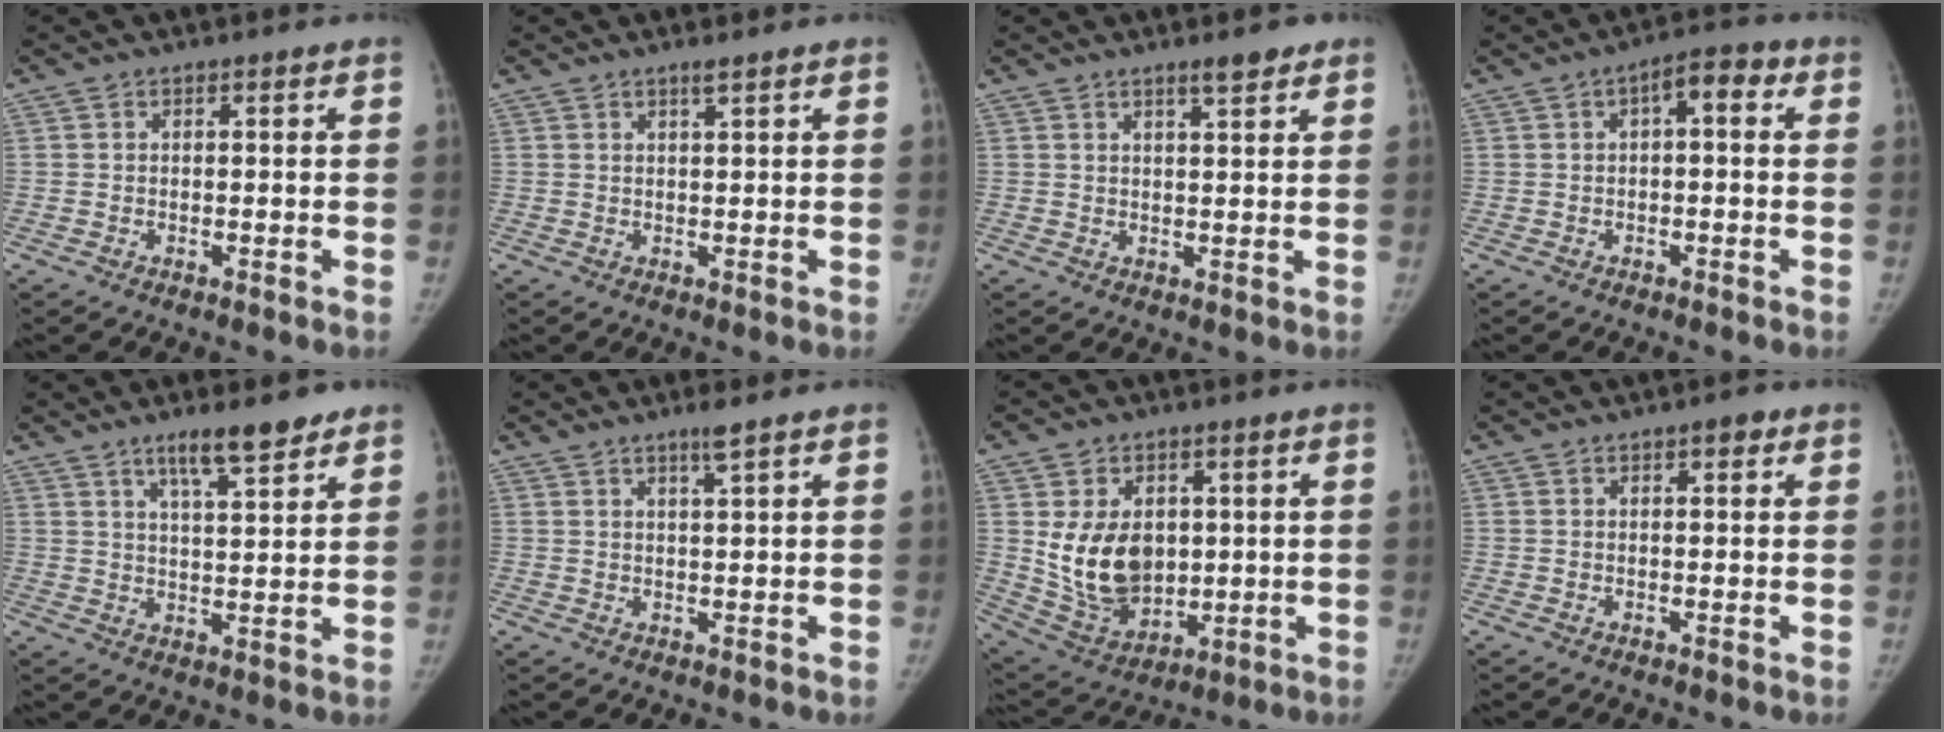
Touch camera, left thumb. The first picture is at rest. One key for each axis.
{"total": 1.2, "fx": 0.9, "fy": 0.0, "fz": 0.8, "tx": -0.013, "ty": -0.005, "tz": 0.016}
{"total": 3.4, "fx": 2.5, "fy": 0.7, "fz": 2.3, "tx": -0.025, "ty": -0.015, "tz": 0.037}
{"total": 5.1, "fx": 1.0, "fy": 2.4, "fz": 4.4, "tx": -0.048, "ty": 0.026, "tz": 0.004}
{"total": 8.5, "fx": 6.0, "fy": 1.9, "fz": 5.7, "tx": -0.075, "ty": -0.033, "tz": 0.098}
{"total": 2.6, "fx": 1.8, "fy": -0.2, "fz": 1.8, "tx": -0.036, "ty": -0.008, "tz": 0.036}
{"total": 14.0, "fx": 1.7, "fy": 10.1, "fz": 9.5, "tx": -0.125, "ty": -0.019, "tz": 0.055}
{"total": 1.8, "fx": 0.9, "fy": 0.8, "fz": 1.3, "tx": -0.012, "ty": -0.001, "tz": 0.010}